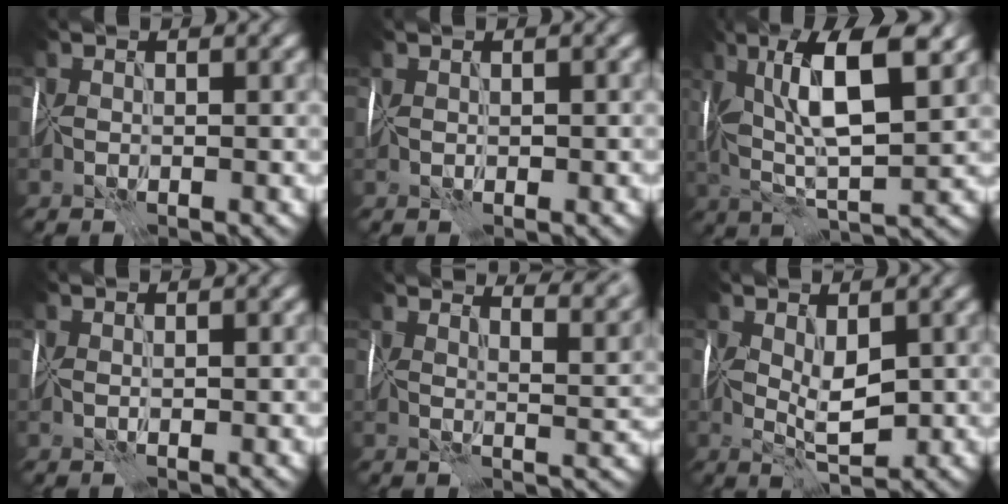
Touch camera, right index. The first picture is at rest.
{"total": 1.1, "force": [0.1, 0.5, 0.9], "torque": [-0.015, 0.001, 0.008]}
{"total": 10.4, "force": [3.2, 3.7, 9.2], "torque": [-0.161, 0.015, 0.050]}
{"total": 1.3, "force": [0.4, 0.3, 1.2], "torque": [-0.018, 0.003, 0.010]}
{"total": 10.9, "force": [8.6, 3.0, 5.9], "torque": [-0.053, 0.035, 0.078]}
{"total": 3.9, "force": [0.5, 1.8, 3.4], "torque": [-0.066, -0.002, 0.014]}